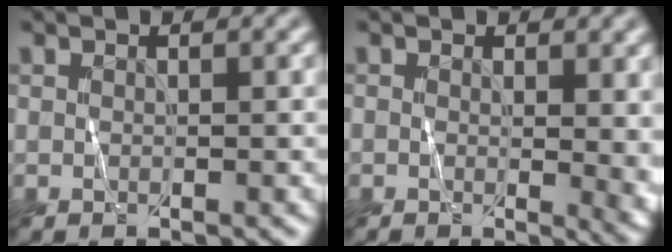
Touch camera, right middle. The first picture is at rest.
{"total": 4.0, "force": [0.3, 1.6, 3.6], "torque": [-0.030, -0.004, 0.005]}